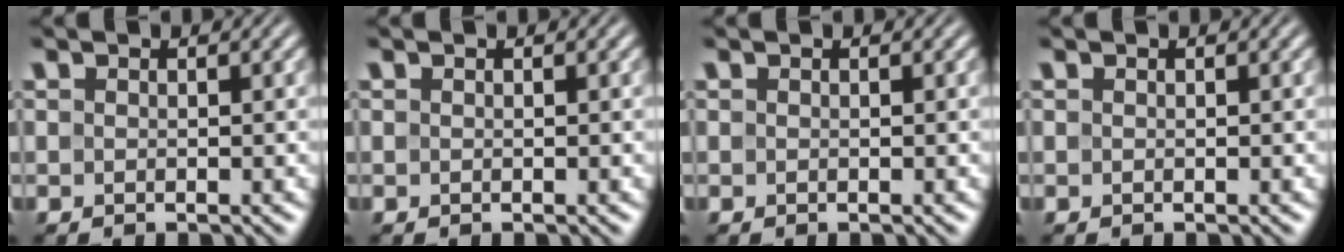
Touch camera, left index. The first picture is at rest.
{"total": 0.0}
{"total": 0.0}
{"total": 0.0}